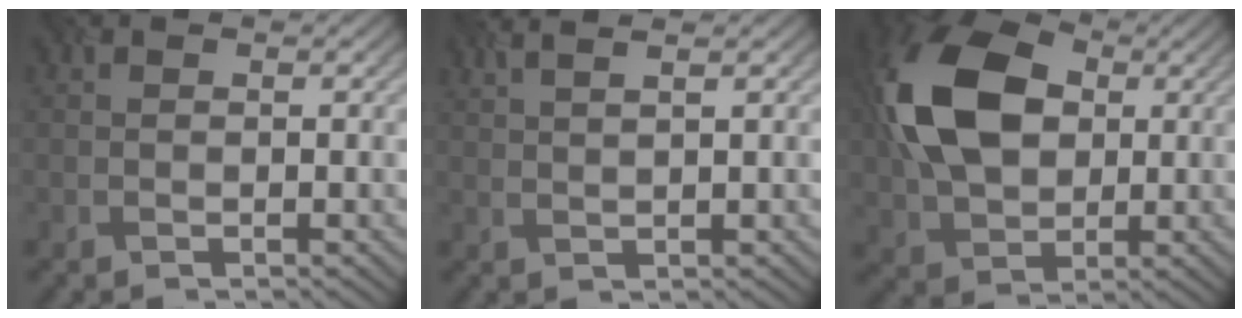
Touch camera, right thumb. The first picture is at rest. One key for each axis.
{"total": 3.2, "fx": 2.0, "fy": 0.5, "fz": 2.4, "tx": -0.034, "ty": 0.012, "tz": 0.028}
{"total": 13.9, "fx": 2.0, "fy": 9.7, "fz": 9.8, "tx": -0.235, "ty": 0.020, "tz": 0.029}